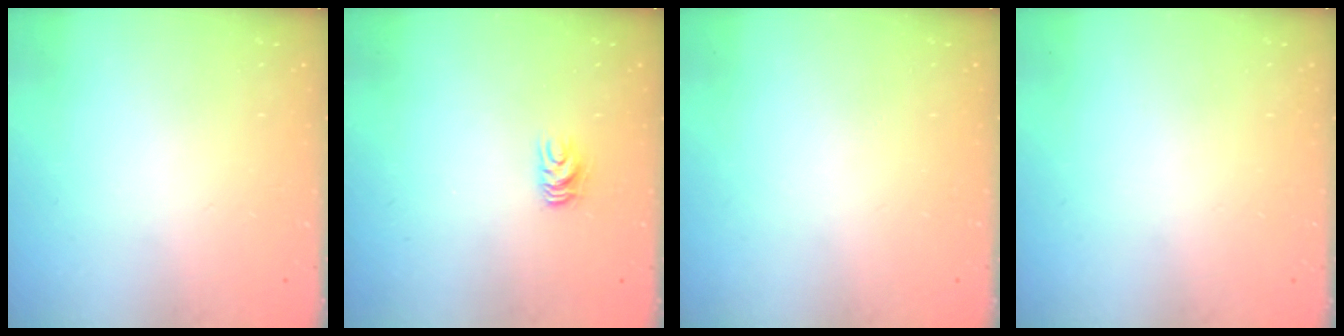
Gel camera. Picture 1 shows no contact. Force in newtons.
{"total": 5.7, "press": 5.7, "slide": 0.6}
{"total": 0.0}
{"total": 0.0}